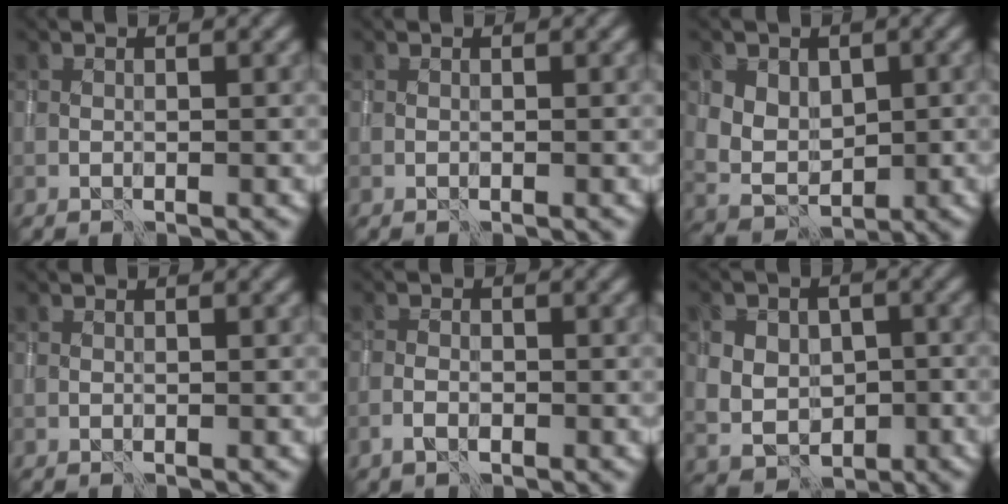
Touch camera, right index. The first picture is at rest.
{"total": 0.0}
{"total": 3.8, "force": [1.1, 3.1, 2.0], "torque": [-0.025, -0.001, 0.026]}
{"total": 0.0}
{"total": 1.2, "force": [-0.8, 0.7, 0.6], "torque": [-0.007, 0.005, -0.019]}
{"total": 6.2, "force": [0.3, 5.2, 3.3], "torque": [-0.037, 0.014, -0.008]}